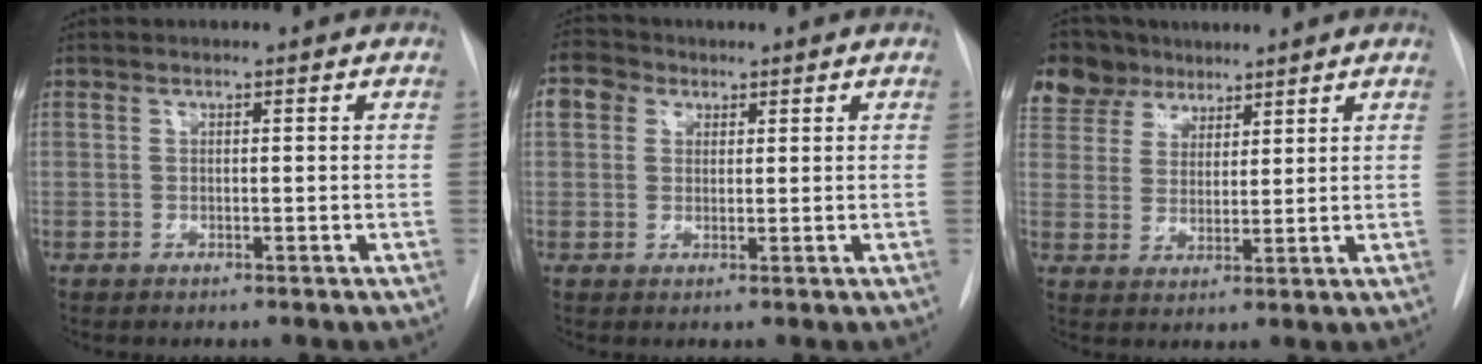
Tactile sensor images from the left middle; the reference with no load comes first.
{"total": 5.0, "force": [2.1, 4.1, 1.9], "torque": [-0.047, 0.020, 0.038]}
{"total": 10.1, "force": [7.6, 6.3, 1.8], "torque": [-0.037, 0.028, 0.146]}